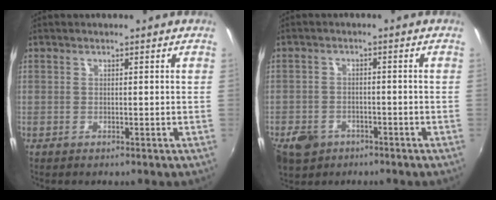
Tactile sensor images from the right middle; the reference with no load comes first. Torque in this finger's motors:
{"motor_torque": [0.90, -0.93, 0.19, 0.10]}